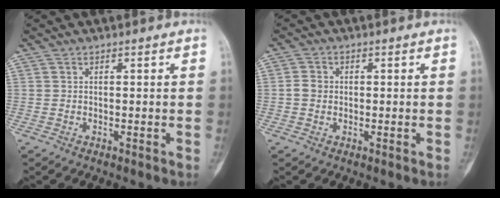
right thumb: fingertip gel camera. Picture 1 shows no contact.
{"total": 2.5, "force": [-0.1, 2.2, 1.2], "torque": [-0.016, 0.007, -0.006]}